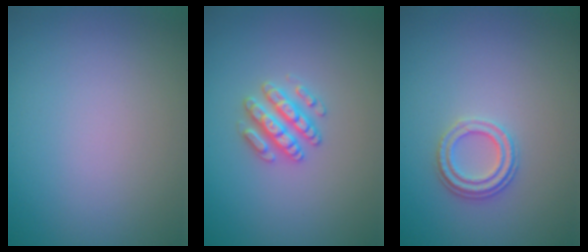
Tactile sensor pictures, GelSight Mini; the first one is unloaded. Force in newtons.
{"total": 2.9, "press": 2.8, "slide": 0.5}
{"total": 2.3, "press": 2.1, "slide": 1.0}